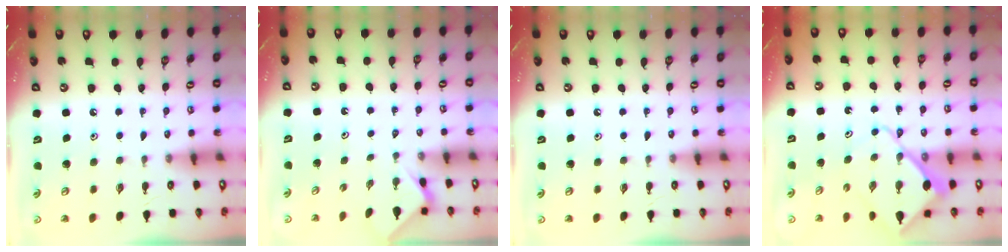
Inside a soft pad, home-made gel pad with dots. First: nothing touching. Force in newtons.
{"total": 1.9, "press": 1.9, "slide": 0.3}
{"total": 0.0}
{"total": 11.5, "press": 11.4, "slide": 1.2}